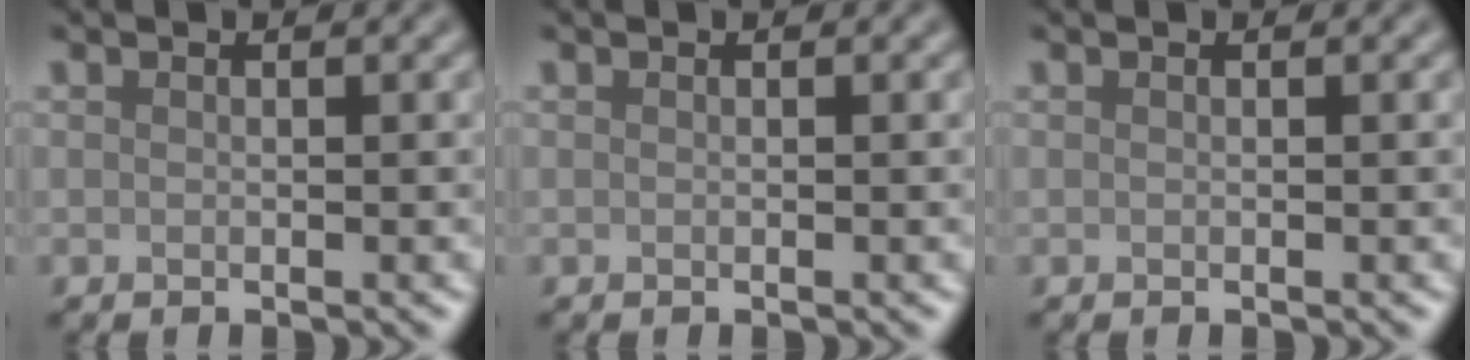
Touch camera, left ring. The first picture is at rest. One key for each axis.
{"total": 0.0}
{"total": 0.0}